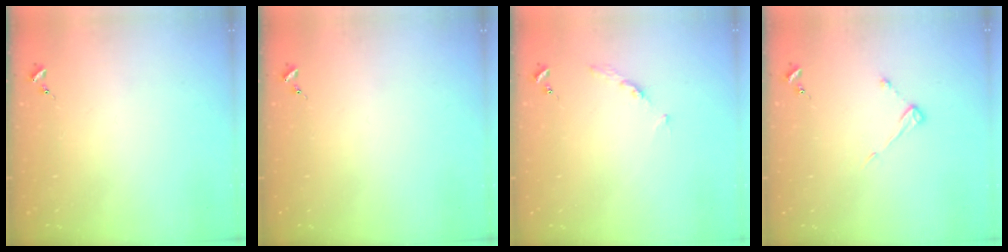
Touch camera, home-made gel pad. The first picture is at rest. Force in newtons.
{"total": 0.0}
{"total": 3.9, "press": 3.9, "slide": 0.5}
{"total": 4.7, "press": 4.7, "slide": 0.4}